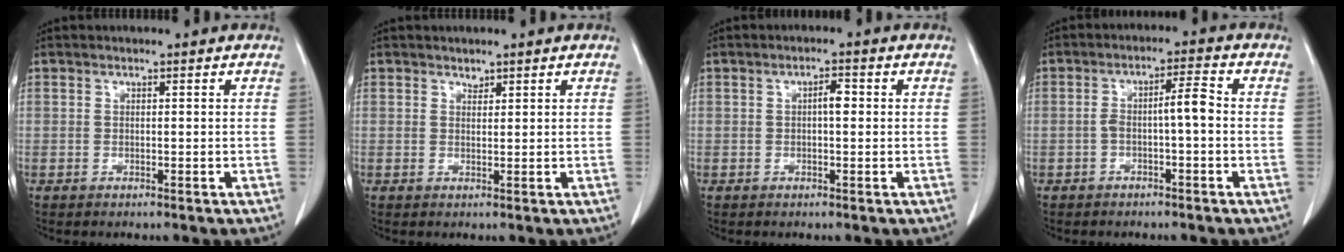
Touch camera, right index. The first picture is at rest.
{"total": 0.9, "force": [0.8, 0.4, 0.1], "torque": [0.000, -0.005, 0.011]}
{"total": 2.1, "force": [0.1, 0.6, 2.0], "torque": [-0.031, 0.005, 0.001]}
{"total": 4.3, "force": [-0.7, 0.5, 4.2], "torque": [-0.072, 0.018, -0.010]}